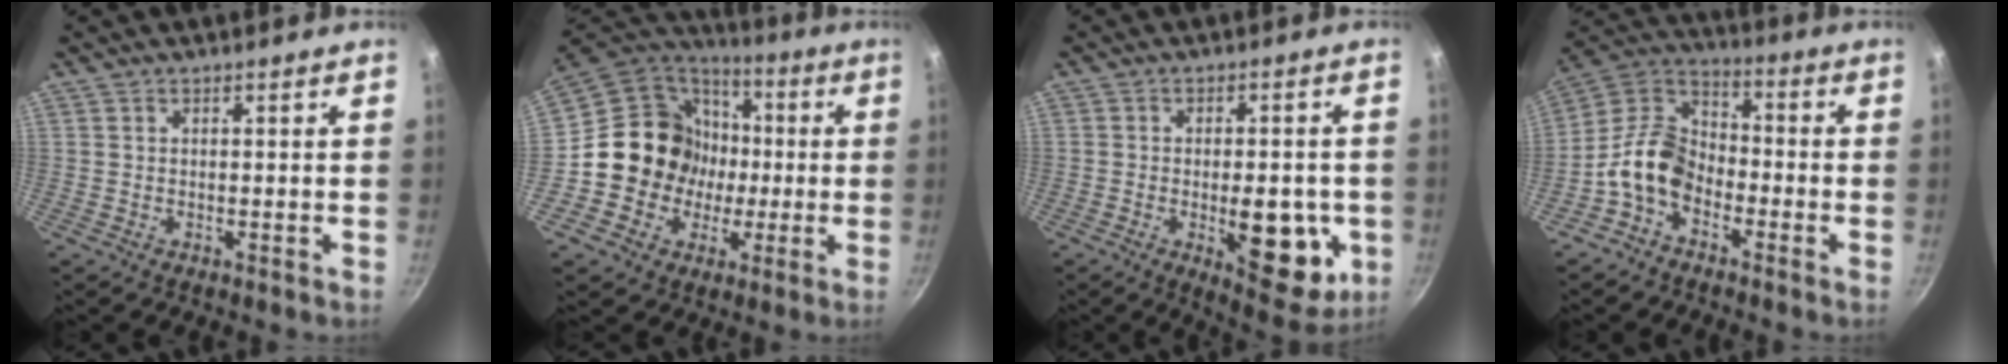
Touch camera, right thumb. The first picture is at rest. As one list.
[{"total": 17.1, "force": [-1.1, 16.1, 5.9], "torque": [-0.068, 0.038, -0.020]}, {"total": 14.4, "force": [-3.3, 6.7, 12.3], "torque": [-0.115, -0.004, -0.034]}, {"total": 11.1, "force": [-4.7, 7.7, 6.5], "torque": [-0.100, 0.059, -0.118]}]